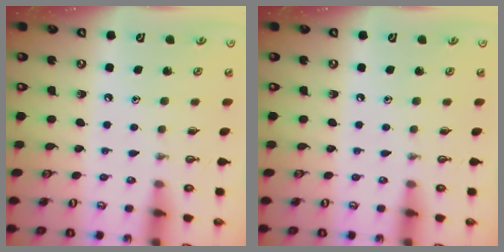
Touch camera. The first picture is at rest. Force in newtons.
{"total": 0.0}